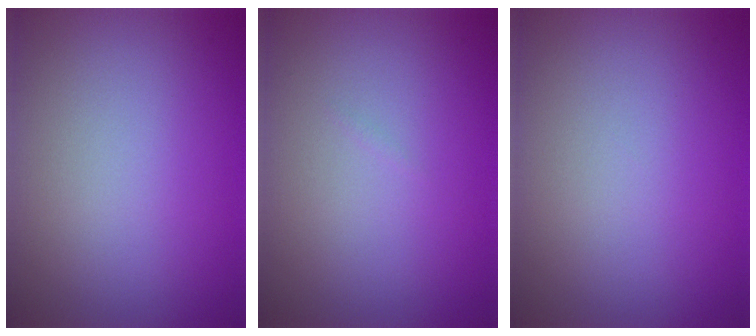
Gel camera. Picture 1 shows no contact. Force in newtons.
{"total": 0.0}
{"total": 0.0}